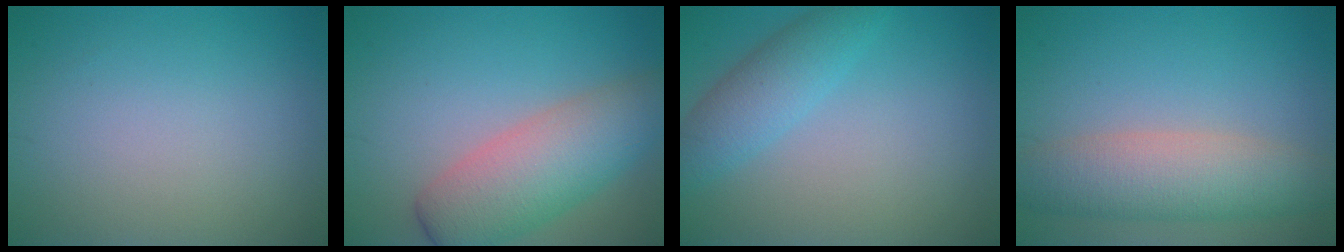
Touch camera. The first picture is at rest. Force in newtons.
{"total": 6.9, "press": 6.9, "slide": 0.3}
{"total": 3.6, "press": 3.6, "slide": 0.0}
{"total": 6.0, "press": 6.0, "slide": 0.4}